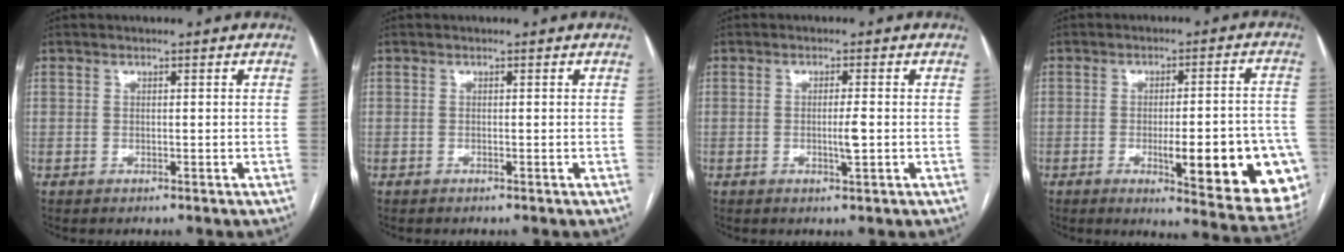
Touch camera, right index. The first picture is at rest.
{"total": 0.0}
{"total": 2.5, "force": [-0.4, 0.0, 2.5], "torque": [-0.046, -0.005, -0.006]}
{"total": 18.4, "force": [-5.7, 3.4, 17.1], "torque": [-0.127, 0.012, -0.053]}